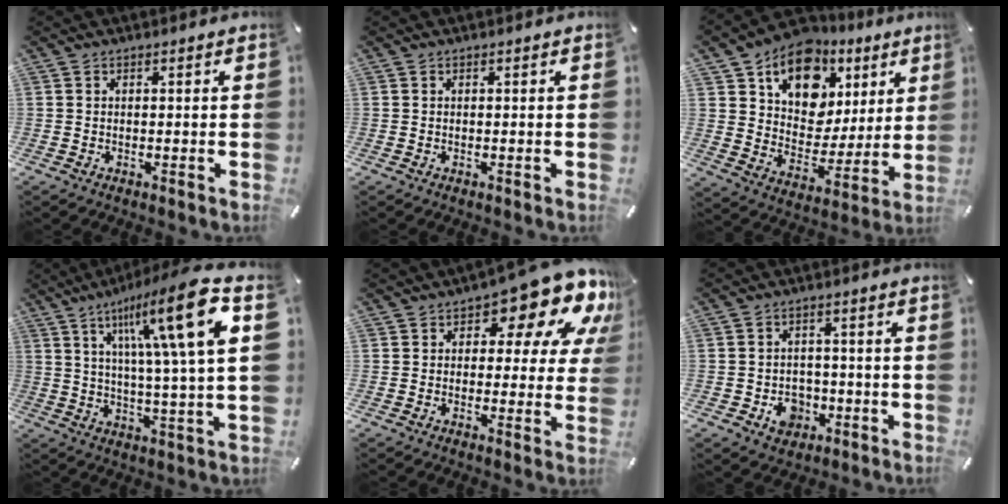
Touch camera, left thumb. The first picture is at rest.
{"total": 0.0}
{"total": 14.5, "force": [7.6, 10.7, 6.2], "torque": [-0.096, -0.045, 0.136]}
{"total": 19.5, "force": [7.8, 2.6, 17.7], "torque": [-0.292, -0.035, 0.100]}
{"total": 15.0, "force": [9.6, 6.8, 9.4], "torque": [-0.120, -0.073, 0.156]}
{"total": 6.9, "force": [-2.3, 5.9, 2.7], "torque": [-0.036, 0.015, -0.037]}